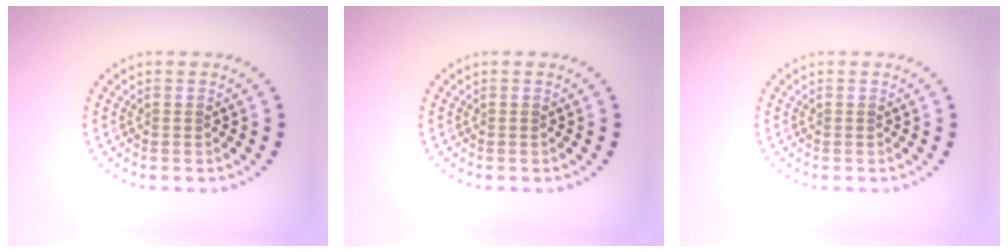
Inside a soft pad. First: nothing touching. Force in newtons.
{"total": 0.0}
{"total": 0.0}